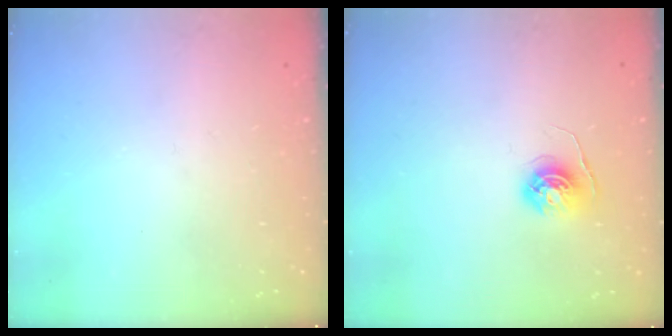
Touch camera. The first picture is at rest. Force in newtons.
{"total": 5.6, "press": 5.5, "slide": 0.6}